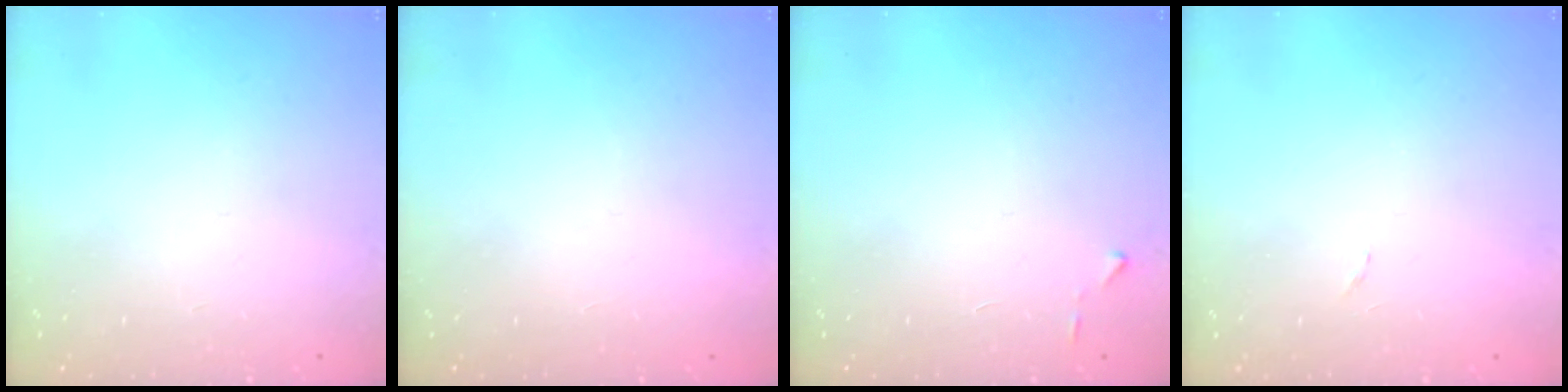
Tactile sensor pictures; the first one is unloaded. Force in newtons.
{"total": 1.5, "press": 1.5, "slide": 0.1}
{"total": 3.7, "press": 3.7, "slide": 0.4}
{"total": 4.3, "press": 4.2, "slide": 0.3}